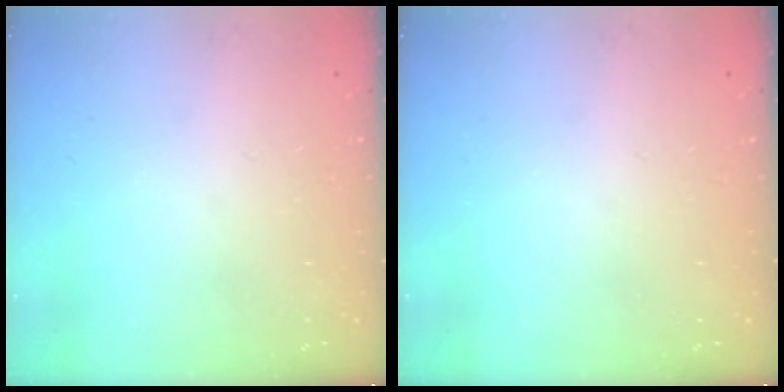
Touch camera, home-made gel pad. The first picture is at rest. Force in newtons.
{"total": 0.0}